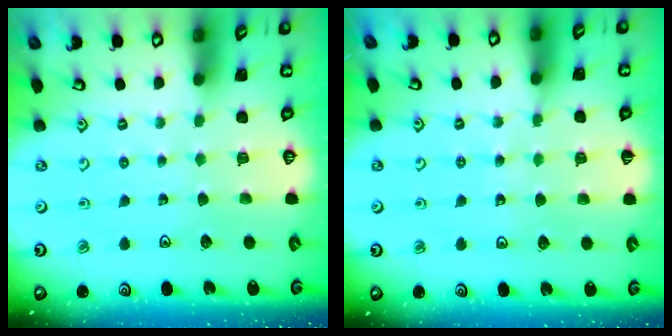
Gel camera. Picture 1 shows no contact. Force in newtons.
{"total": 4.6, "press": 4.2, "slide": 1.9}